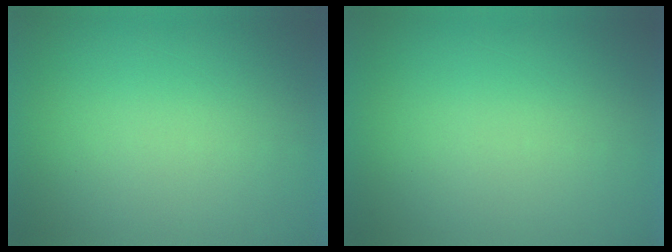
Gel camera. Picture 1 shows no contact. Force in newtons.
{"total": 0.0}